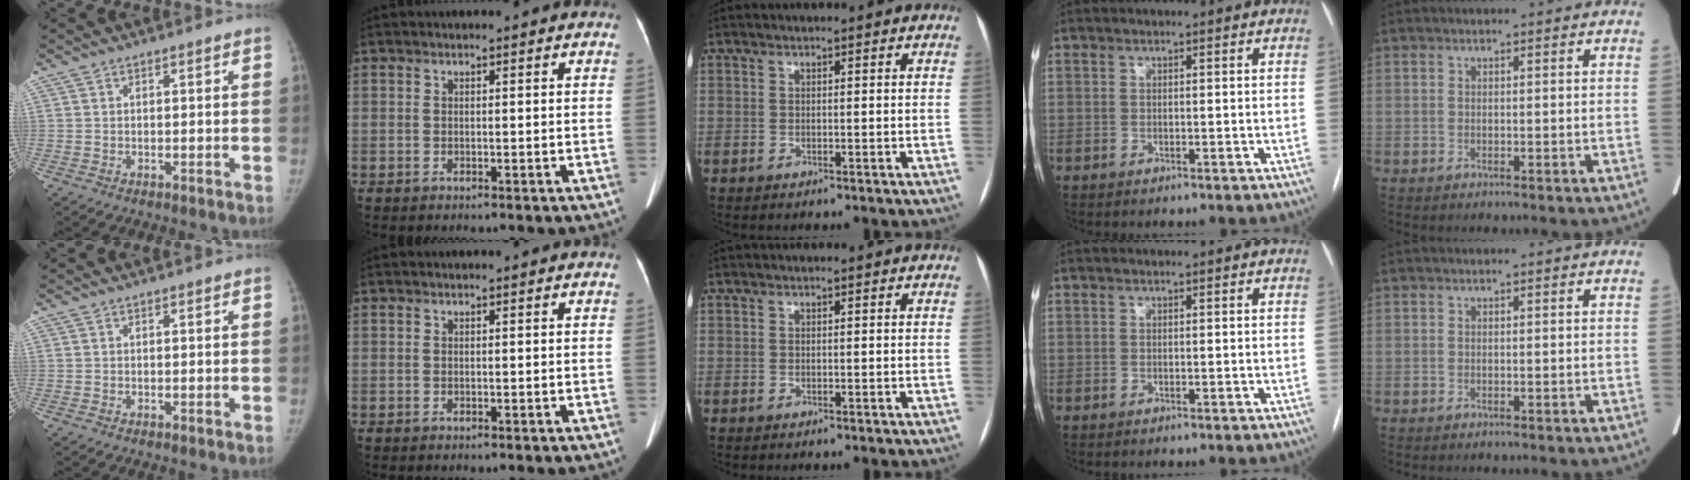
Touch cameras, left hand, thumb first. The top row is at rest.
{}